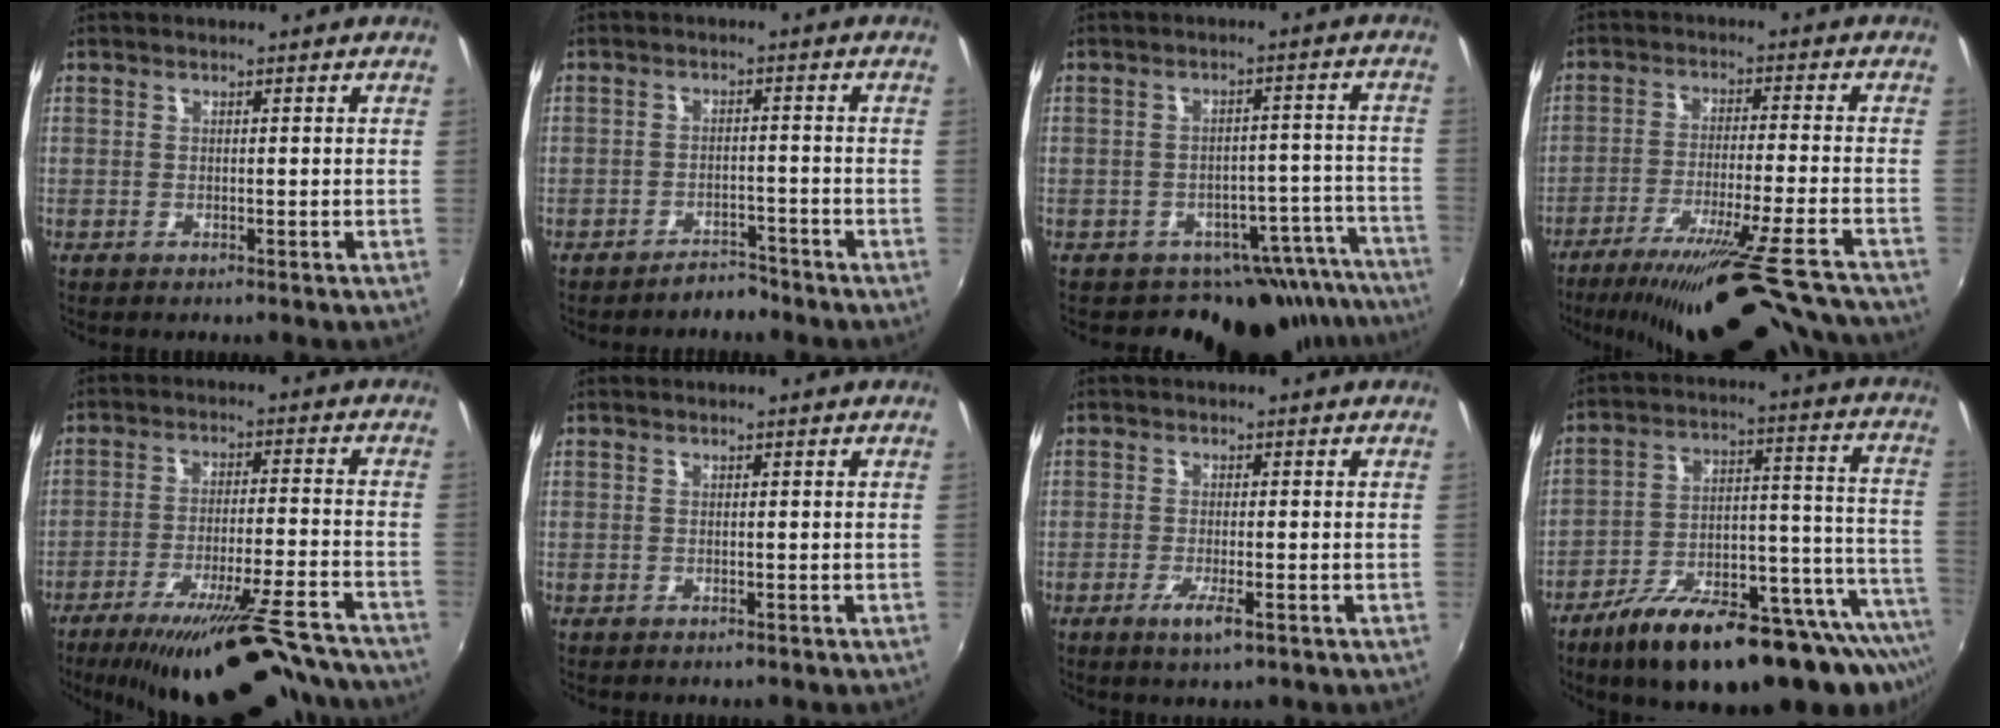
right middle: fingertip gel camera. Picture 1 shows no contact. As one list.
[{"total": 3.0, "force": [-2.8, 1.0, 0.4], "torque": [-0.011, 0.007, -0.039]}, {"total": 15.2, "force": [-13.6, 6.4, 2.4], "torque": [-0.015, 0.043, -0.163]}, {"total": 22.0, "force": [-19.7, -0.8, 9.8], "torque": [-0.165, -0.056, -0.295]}, {"total": 22.5, "force": [-19.8, 2.8, 10.2], "torque": [-0.169, -0.030, -0.281]}, {"total": 0.0}, {"total": 3.6, "force": [-1.6, 0.3, 3.2], "torque": [-0.065, -0.010, -0.029]}, {"total": 27.0, "force": [-19.2, 7.9, 17.2], "torque": [-0.236, -0.022, -0.274]}]